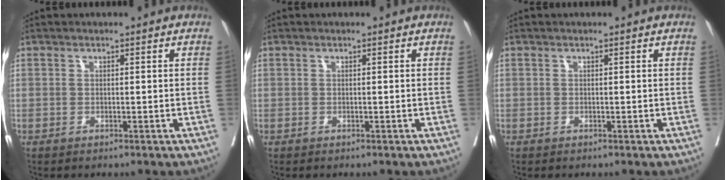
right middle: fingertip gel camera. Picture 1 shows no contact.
{"total": 0.0}
{"total": 0.0}